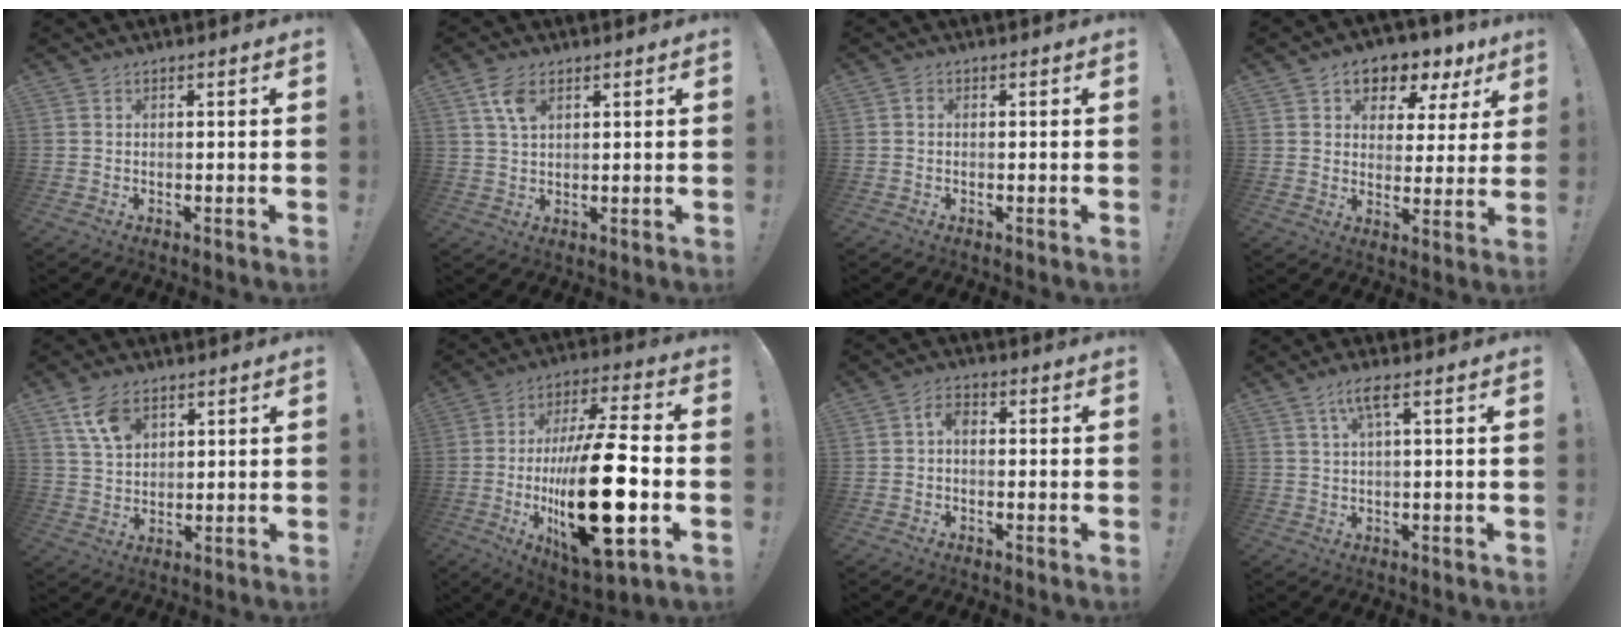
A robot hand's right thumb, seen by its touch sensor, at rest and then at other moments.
{"total": 5.9, "force": [3.1, 3.0, 4.1], "torque": [-0.072, -0.009, 0.056]}
{"total": 0.6, "force": [-0.3, 0.4, 0.2], "torque": [-0.007, 0.003, -0.006]}
{"total": 7.3, "force": [4.1, 5.3, 2.9], "torque": [-0.036, -0.034, 0.076]}
{"total": 8.8, "force": [4.8, 5.3, 5.1], "torque": [-0.089, -0.013, 0.094]}
{"total": 28.4, "force": [-4.8, 9.0, 26.5], "torque": [-0.489, 0.001, -0.077]}
{"total": 3.3, "force": [-0.3, 1.9, 2.7], "torque": [-0.050, 0.011, -0.005]}
{"total": 4.5, "force": [1.8, 0.4, 4.1], "torque": [-0.079, 0.001, 0.027]}